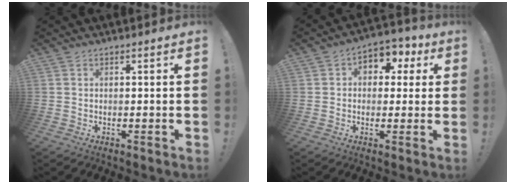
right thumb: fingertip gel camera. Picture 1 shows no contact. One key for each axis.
{"total": 6.1, "fx": 1.0, "fy": 5.3, "fz": 3.0, "tx": -0.030, "ty": 0.000, "tz": 0.020}